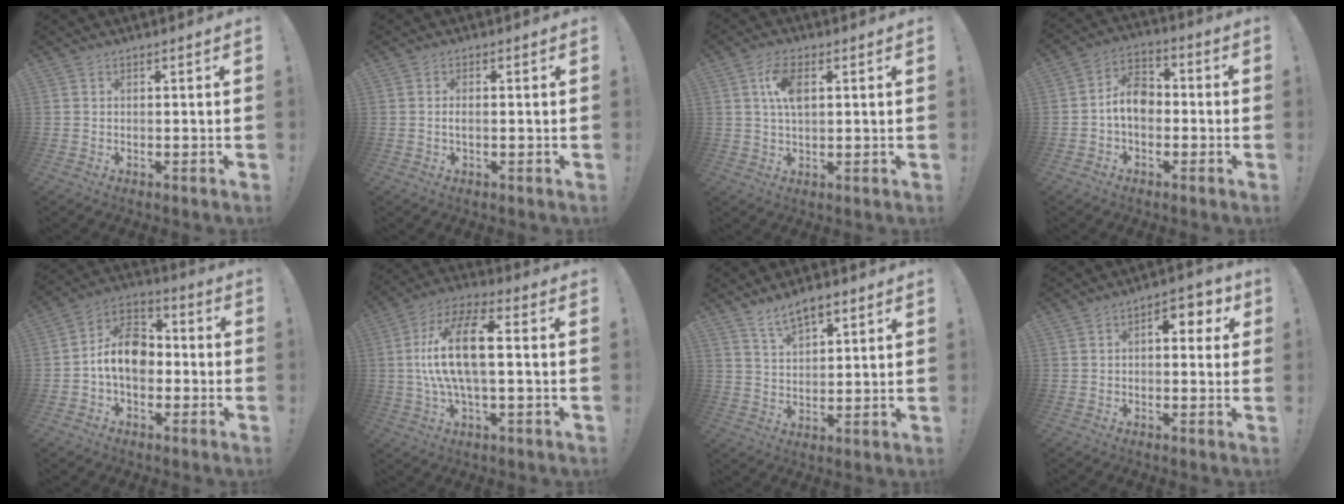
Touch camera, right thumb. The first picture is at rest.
{"total": 1.3, "force": [-0.3, 0.4, 1.1], "torque": [-0.020, 0.002, -0.006]}
{"total": 7.7, "force": [2.0, 3.9, 6.3], "torque": [-0.120, 0.003, 0.033]}
{"total": 9.4, "force": [-1.3, 6.6, 6.6], "torque": [-0.119, 0.016, -0.021]}
{"total": 12.6, "force": [-1.4, 8.9, 8.7], "torque": [-0.147, 0.024, -0.022]}
{"total": 16.8, "force": [1.0, 6.6, 15.4], "torque": [-0.283, 0.004, 0.011]}
{"total": 7.6, "force": [5.2, 3.3, 4.4], "torque": [-0.075, -0.019, 0.096]}
{"total": 6.5, "force": [1.7, 3.9, 4.9], "torque": [-0.048, -0.006, 0.021]}